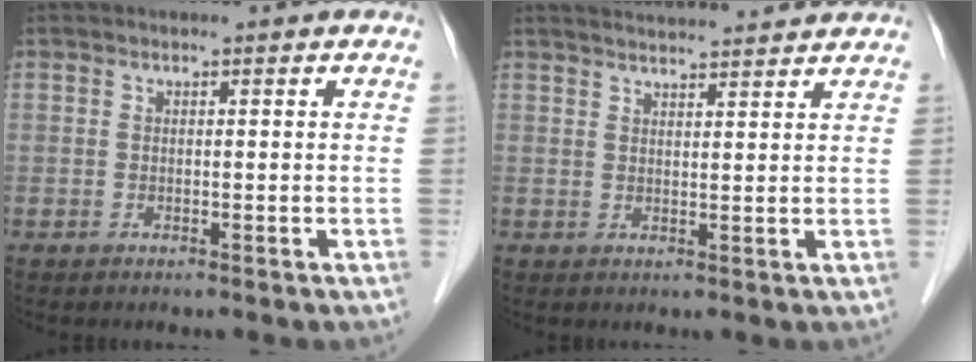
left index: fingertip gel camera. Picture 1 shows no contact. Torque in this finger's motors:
{"motor_torque": [0.33, -0.39, -0.02, -0.01]}